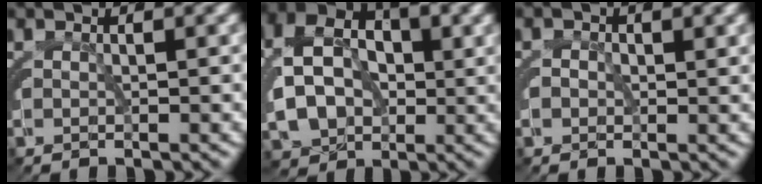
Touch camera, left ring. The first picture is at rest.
{"total": 11.2, "force": [0.1, 9.7, 5.6], "torque": [-0.096, -0.016, -0.006]}
{"total": 1.8, "force": [-0.2, 1.7, 0.5], "torque": [-0.009, -0.011, 0.001]}